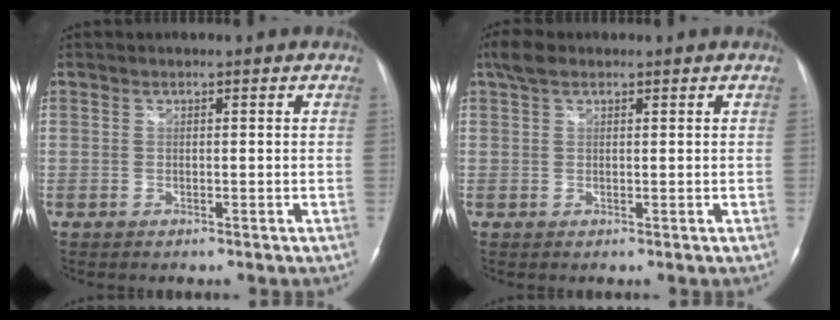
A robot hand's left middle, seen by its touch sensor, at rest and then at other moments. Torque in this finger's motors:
{"motor_torque": [0.46, -0.16, -0.05, 0.04]}